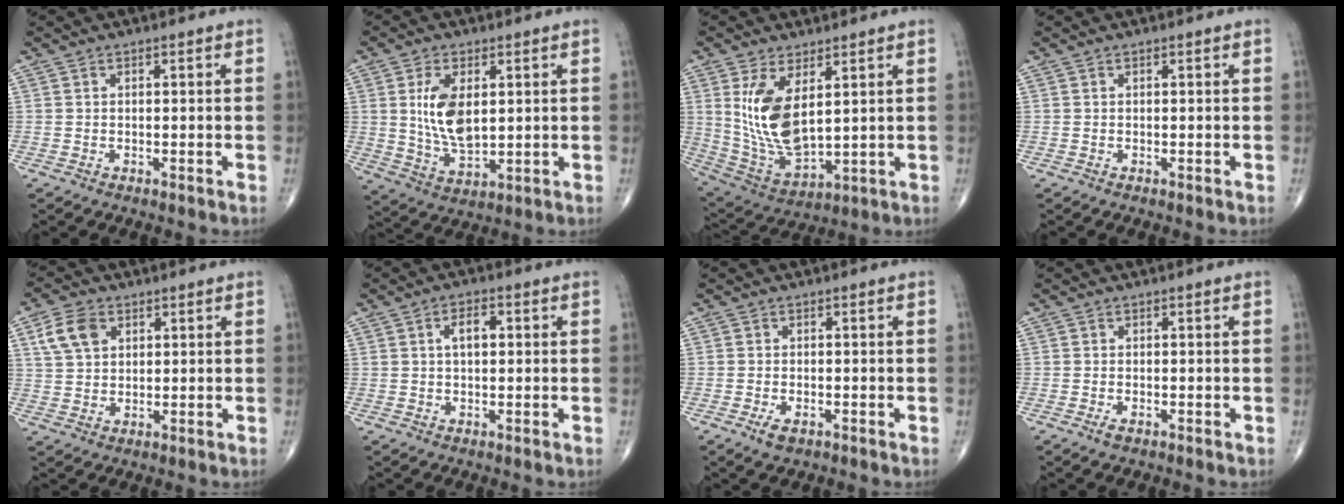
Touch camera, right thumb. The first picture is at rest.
{"total": 10.3, "force": [2.0, 5.4, 8.5], "torque": [-0.154, -0.017, 0.048]}
{"total": 13.2, "force": [3.6, 6.3, 11.0], "torque": [-0.208, -0.024, 0.092]}
{"total": 0.0}
{"total": 6.9, "force": [2.8, 4.7, 4.1], "torque": [-0.067, -0.003, 0.054]}
{"total": 4.0, "force": [0.8, 2.1, 3.4], "torque": [-0.055, 0.007, 0.012]}
{"total": 2.5, "force": [-1.2, 1.3, 1.7], "torque": [-0.032, 0.000, -0.019]}
{"total": 1.2, "force": [-0.7, 0.6, 0.8], "torque": [-0.021, -0.002, -0.012]}